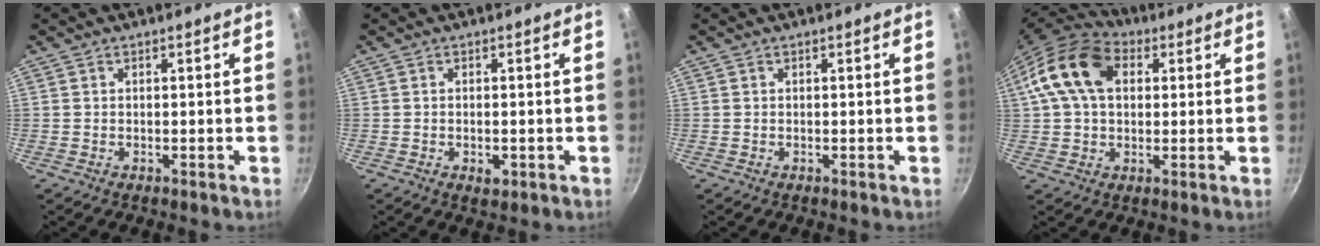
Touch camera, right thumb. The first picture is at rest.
{"total": 2.3, "force": [-0.7, 1.3, 1.8], "torque": [-0.028, -0.002, -0.009]}
{"total": 0.0}
{"total": 14.9, "force": [3.8, 10.3, 10.1], "torque": [-0.168, 0.019, 0.050]}